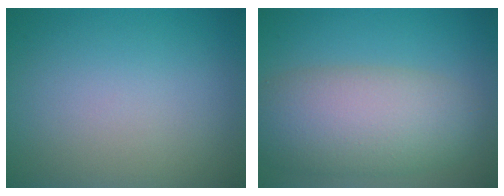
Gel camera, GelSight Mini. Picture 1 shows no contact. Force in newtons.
{"total": 8.0, "press": 8.0, "slide": 0.5}